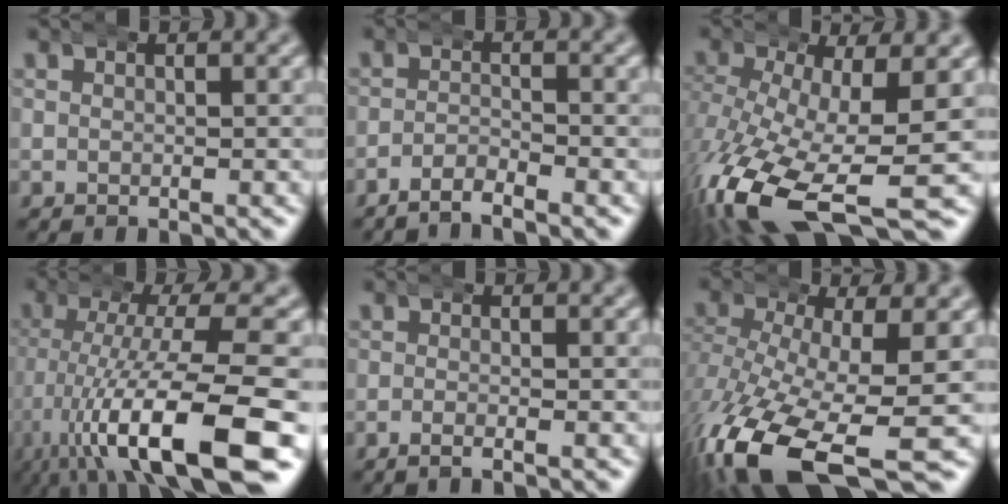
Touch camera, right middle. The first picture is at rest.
{"total": 2.3, "force": [-2.2, 0.0, 0.7], "torque": [-0.010, 0.000, -0.043]}
{"total": 11.0, "force": [-5.1, 5.3, 8.1], "torque": [-0.185, -0.067, -0.048]}
{"total": 11.9, "force": [-3.6, 3.9, 10.6], "torque": [-0.186, -0.031, -0.033]}
{"total": 1.1, "force": [-0.8, -0.1, 0.8], "torque": [-0.018, -0.001, -0.016]}
{"total": 11.5, "force": [-6.5, 4.8, 8.1], "torque": [-0.179, -0.069, -0.066]}